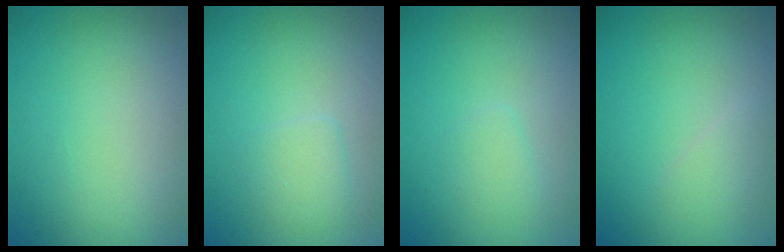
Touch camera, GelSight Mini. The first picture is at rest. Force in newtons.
{"total": 1.6, "press": 1.6, "slide": 0.1}
{"total": 1.0, "press": 1.0, "slide": 0.1}
{"total": 1.0, "press": 1.0, "slide": 0.1}